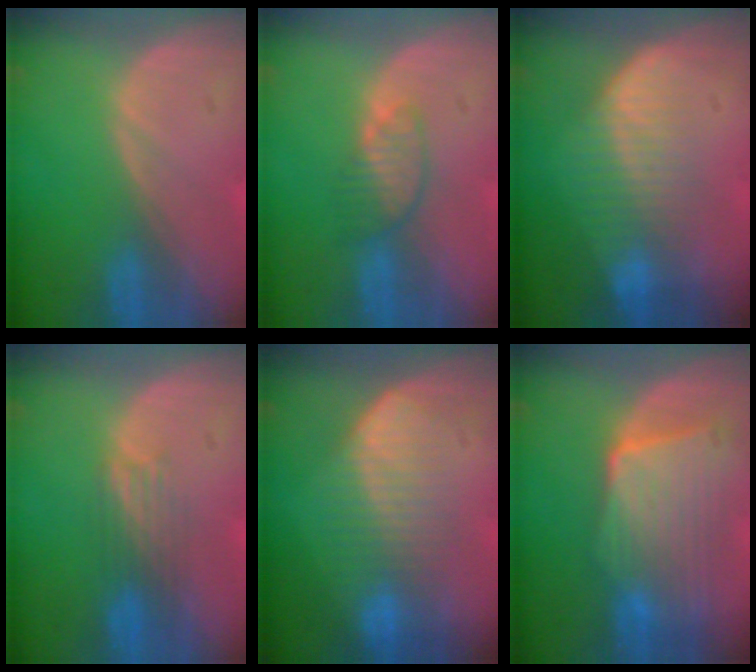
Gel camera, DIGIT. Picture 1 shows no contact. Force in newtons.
{"total": 3.5, "press": 3.4, "slide": 0.9}
{"total": 7.2, "press": 6.6, "slide": 2.9}
{"total": 3.8, "press": 3.1, "slide": 2.2}
{"total": 6.8, "press": 6.7, "slide": 1.3}
{"total": 9.2, "press": 8.7, "slide": 3.0}